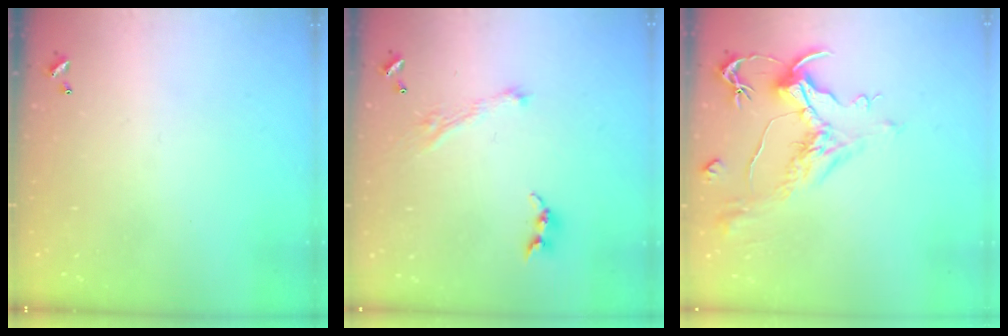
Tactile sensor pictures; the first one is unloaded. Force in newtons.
{"total": 2.7, "press": 2.7, "slide": 0.4}
{"total": 1.6, "press": 0.8, "slide": 1.4}